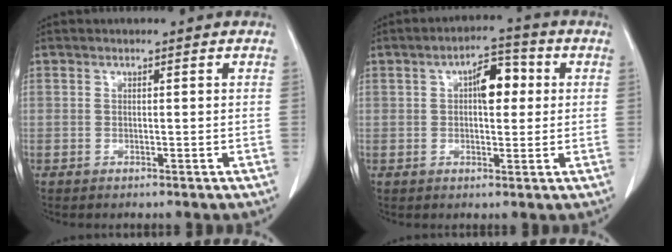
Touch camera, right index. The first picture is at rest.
{"total": 6.2, "force": [1.2, 2.8, 5.4], "torque": [-0.078, 0.021, 0.016]}